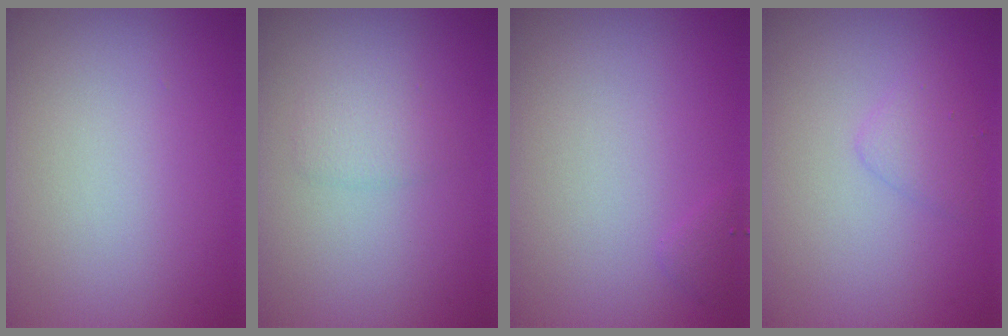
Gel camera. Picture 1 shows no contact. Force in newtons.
{"total": 1.4, "press": 1.4, "slide": 0.0}
{"total": 0.6, "press": 0.6, "slide": 0.1}
{"total": 1.5, "press": 1.5, "slide": 0.0}